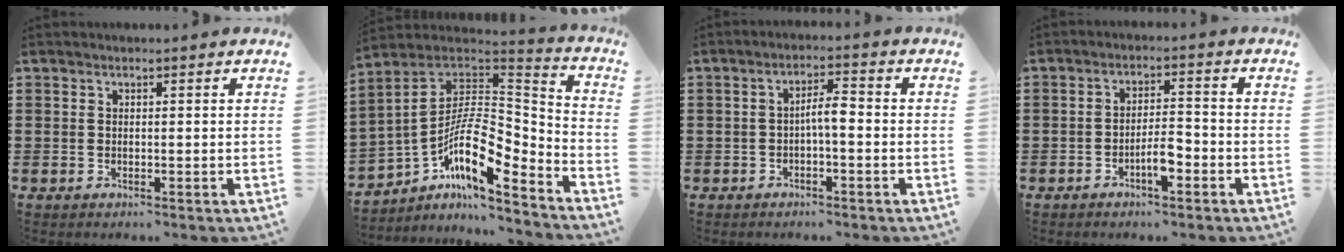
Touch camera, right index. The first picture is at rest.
{"total": 13.1, "force": [-6.0, 5.2, 10.4], "torque": [-0.190, -0.016, -0.125]}
{"total": 3.5, "force": [-0.8, 0.8, 3.3], "torque": [-0.061, 0.009, -0.017]}
{"total": 4.5, "force": [-2.2, 1.4, 3.7], "torque": [-0.069, 0.006, -0.042]}